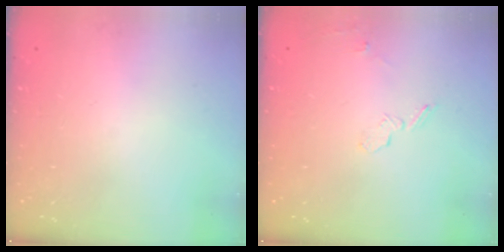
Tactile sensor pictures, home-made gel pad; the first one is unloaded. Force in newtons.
{"total": 5.3, "press": 5.2, "slide": 1.2}